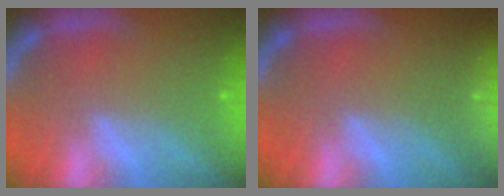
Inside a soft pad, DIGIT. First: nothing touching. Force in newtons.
{"total": 9.0}